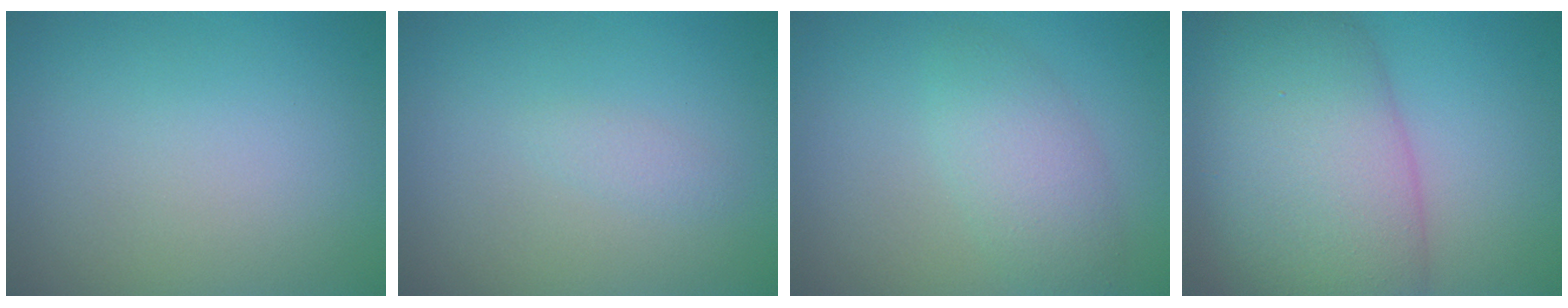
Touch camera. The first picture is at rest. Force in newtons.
{"total": 0.8, "press": 0.8, "slide": 0.1}
{"total": 3.3, "press": 3.3, "slide": 0.1}
{"total": 11.1, "press": 11.1, "slide": 0.5}